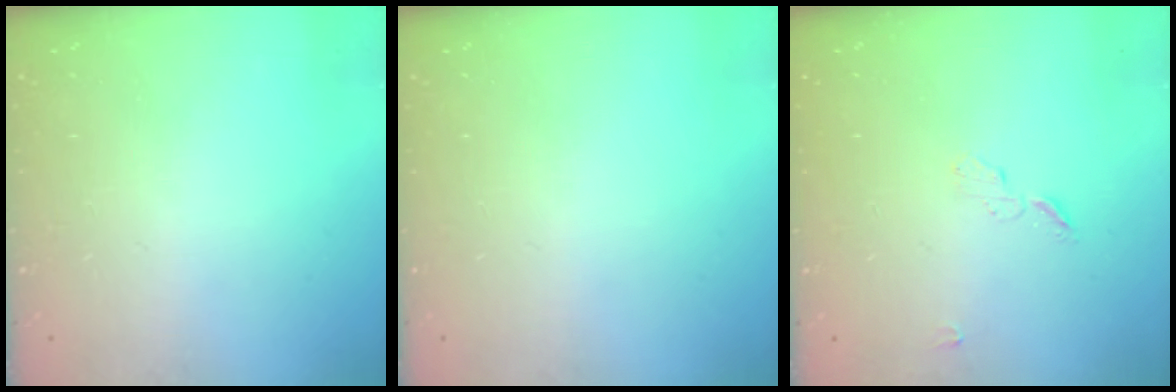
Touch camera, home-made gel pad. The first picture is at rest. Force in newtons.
{"total": 0.0}
{"total": 3.7, "press": 3.7, "slide": 0.4}